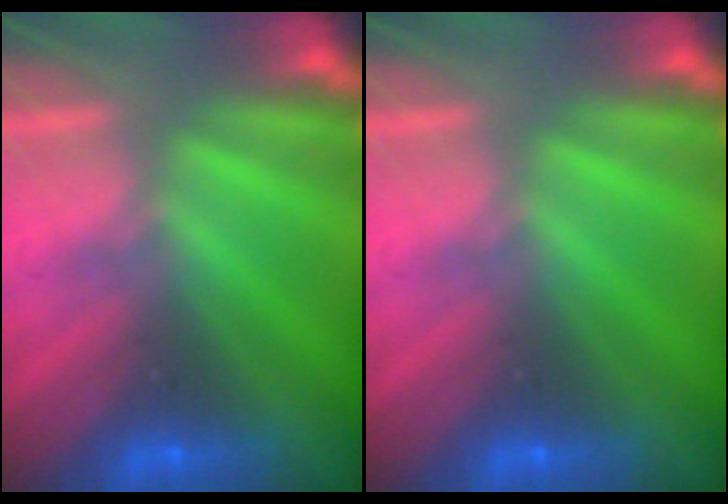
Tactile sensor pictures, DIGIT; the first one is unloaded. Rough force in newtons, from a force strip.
{"total": 0.0}